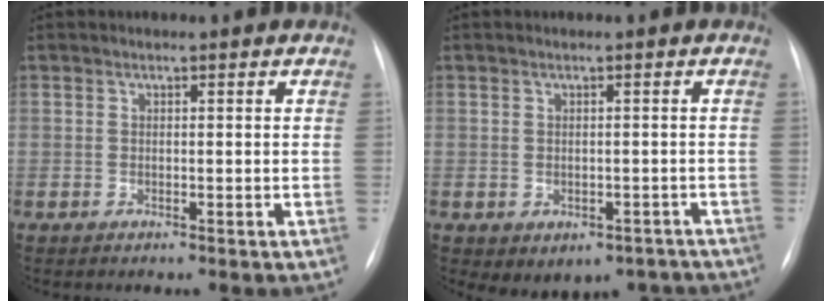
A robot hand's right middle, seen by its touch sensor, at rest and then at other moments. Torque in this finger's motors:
{"motor_torque": [1.13, -1.03, 0.35, 0.05]}